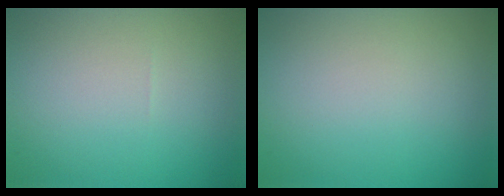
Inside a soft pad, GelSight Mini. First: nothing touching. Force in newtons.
{"total": 0.0}